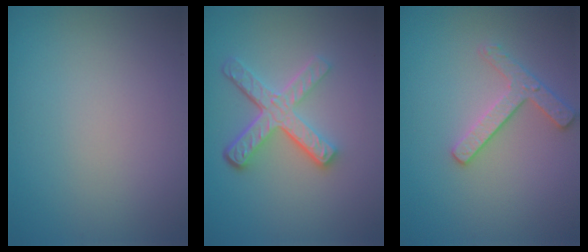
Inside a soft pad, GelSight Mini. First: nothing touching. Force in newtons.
{"total": 5.0, "press": 3.5, "slide": 3.6}
{"total": 2.5, "press": 2.4, "slide": 0.5}